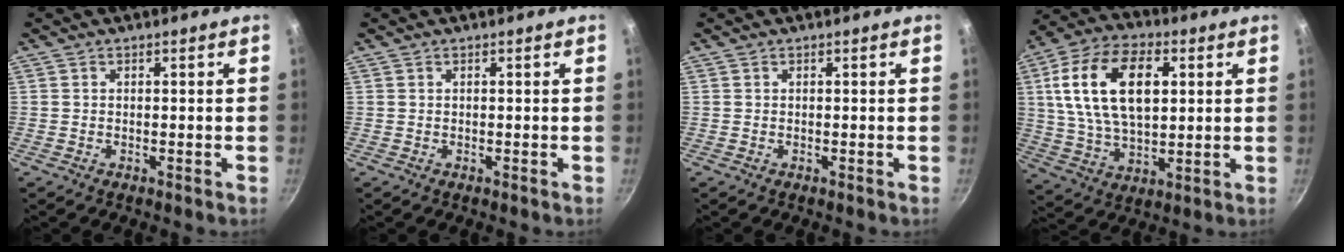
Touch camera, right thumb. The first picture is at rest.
{"total": 0.0}
{"total": 0.0}
{"total": 19.4, "force": [4.5, 11.3, 15.0], "torque": [-0.264, 0.001, 0.079]}